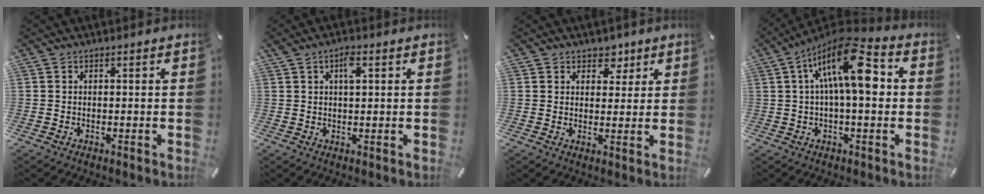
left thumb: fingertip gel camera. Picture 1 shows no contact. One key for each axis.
{"total": 3.4, "fx": 1.4, "fy": 1.4, "fz": 2.8, "tx": -0.052, "ty": 0.004, "tz": 0.021}
{"total": 4.7, "fx": 2.6, "fy": 3.7, "fz": 1.3, "tx": 0.004, "ty": -0.012, "tz": 0.039}
{"total": 16.4, "fx": 3.4, "fy": 6.4, "fz": 14.7, "tx": -0.247, "ty": -0.004, "tz": 0.053}